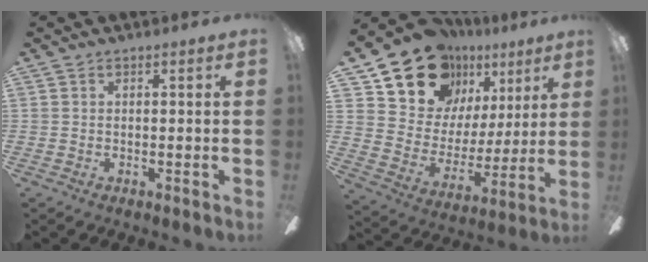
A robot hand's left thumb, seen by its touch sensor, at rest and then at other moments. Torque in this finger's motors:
{"motor_torque": [0.47, 0.59, 1.33, -1.44, 0.10]}